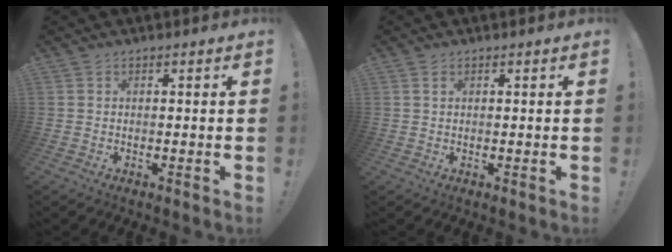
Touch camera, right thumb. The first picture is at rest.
{"total": 0.9, "force": [0.5, 0.5, 0.6], "torque": [-0.005, -0.002, 0.008]}